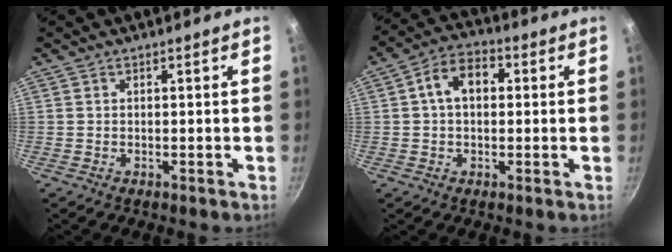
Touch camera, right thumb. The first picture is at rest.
{"total": 8.3, "force": [1.3, 5.6, 6.0], "torque": [-0.078, 0.023, 0.008]}